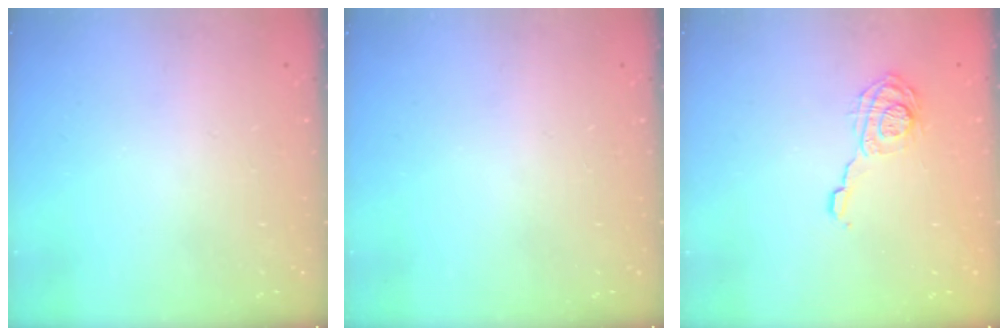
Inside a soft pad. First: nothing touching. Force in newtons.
{"total": 0.0}
{"total": 12.7, "press": 12.7, "slide": 0.2}